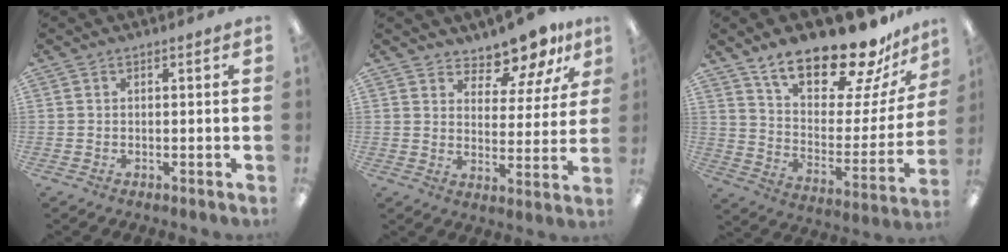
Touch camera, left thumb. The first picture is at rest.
{"total": 10.1, "force": [9.2, 3.1, 2.6], "torque": [-0.032, -0.077, 0.168]}
{"total": 21.5, "force": [17.2, 7.0, 10.8], "torque": [-0.178, -0.116, 0.296]}